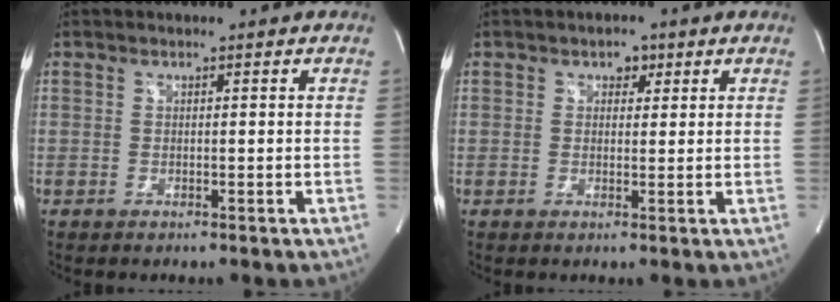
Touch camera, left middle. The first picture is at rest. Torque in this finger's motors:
{"motor_torque": [-0.09, -0.09, -0.02, 0.00]}